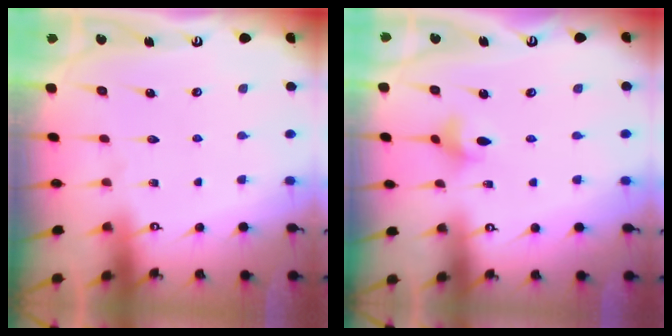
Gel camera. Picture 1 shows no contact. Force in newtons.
{"total": 3.0, "press": 3.0, "slide": 0.1}